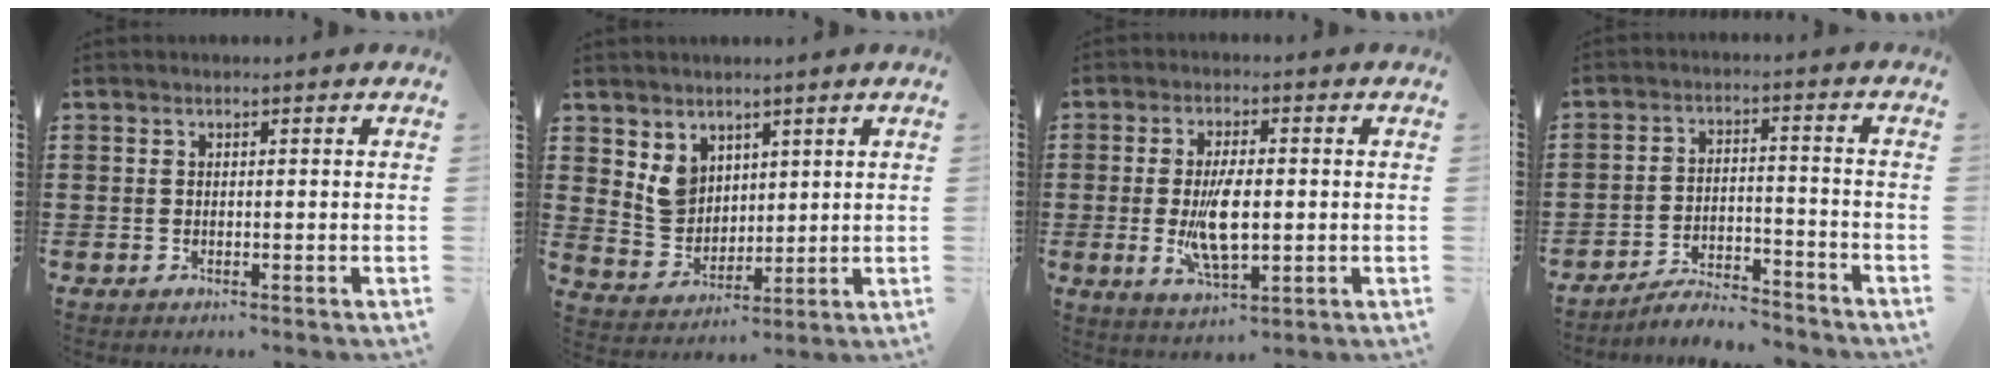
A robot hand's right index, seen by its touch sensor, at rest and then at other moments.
{"total": 5.6, "force": [3.0, 4.4, 1.8], "torque": [-0.056, 0.007, 0.059]}
{"total": 8.1, "force": [-0.6, 3.1, 7.5], "torque": [-0.151, -0.011, -0.017]}
{"total": 4.9, "force": [-4.8, 0.4, 1.1], "torque": [-0.028, 0.004, -0.096]}